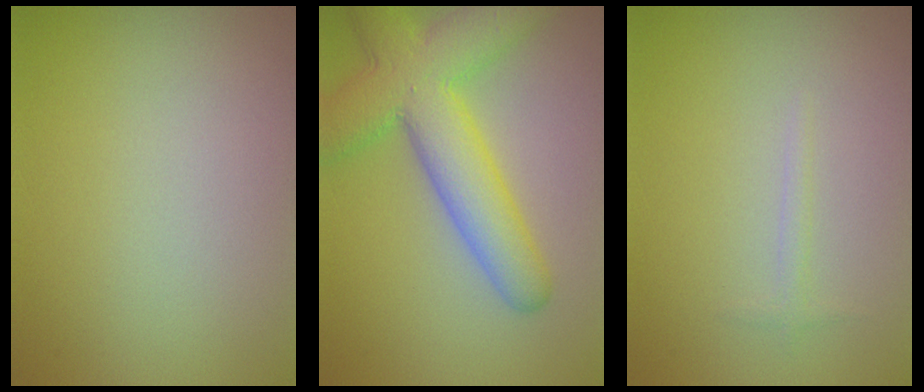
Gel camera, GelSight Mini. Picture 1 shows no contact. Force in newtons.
{"total": 7.8, "press": 7.8, "slide": 0.3}
{"total": 0.7, "press": 0.7, "slide": 0.0}